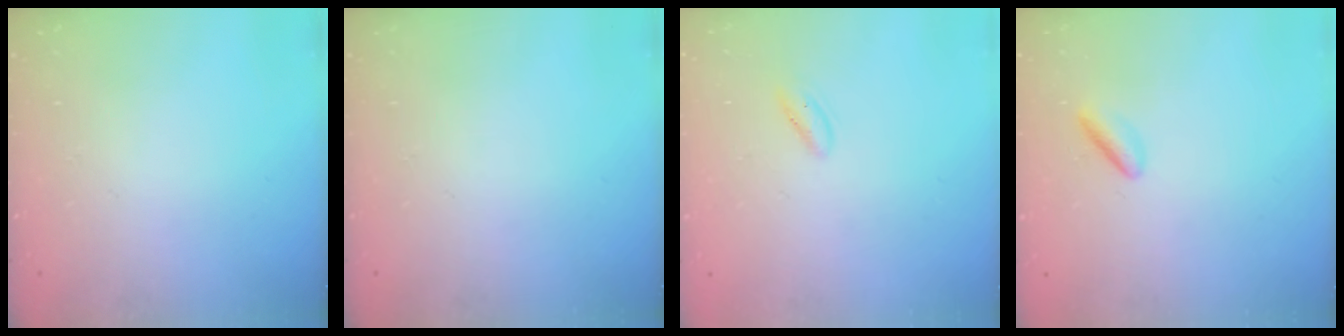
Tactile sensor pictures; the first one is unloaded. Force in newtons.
{"total": 0.0}
{"total": 2.1, "press": 2.0, "slide": 0.7}
{"total": 2.7, "press": 2.6, "slide": 0.7}